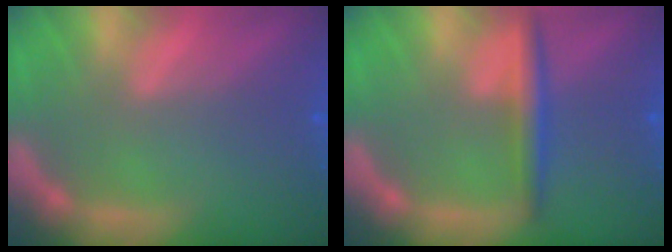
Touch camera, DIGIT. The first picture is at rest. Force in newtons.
{"total": 3.0}